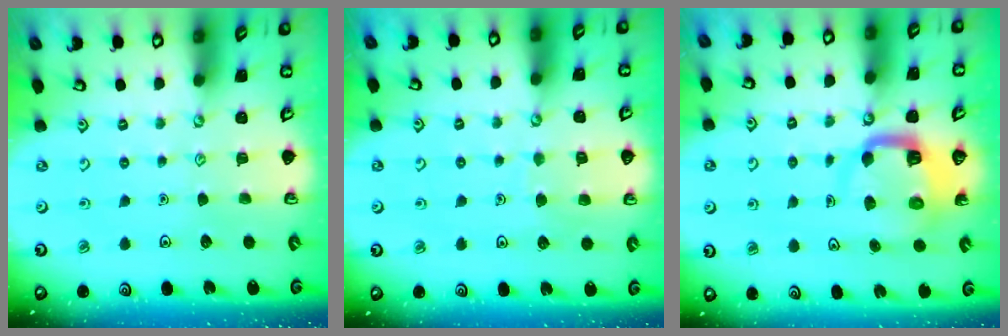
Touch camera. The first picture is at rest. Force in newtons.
{"total": 5.5, "press": 5.5, "slide": 0.5}
{"total": 7.8, "press": 7.7, "slide": 1.0}